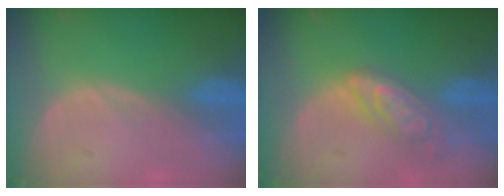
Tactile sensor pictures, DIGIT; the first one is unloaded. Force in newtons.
{"total": 6.4, "press": 5.6, "slide": 3.1}